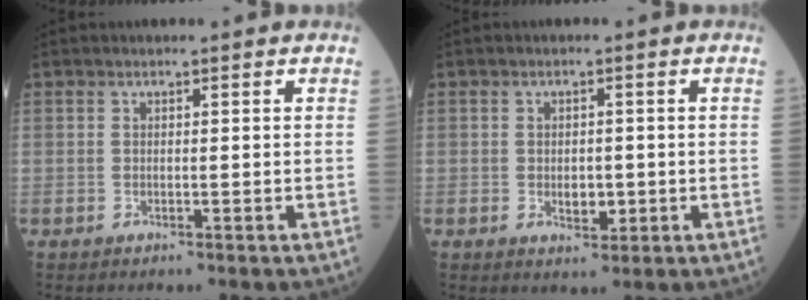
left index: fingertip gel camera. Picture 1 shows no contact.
{"total": 2.6, "force": [-0.5, 1.6, 2.0], "torque": [-0.033, 0.000, -0.003]}